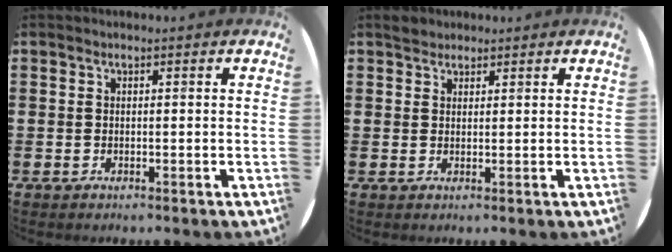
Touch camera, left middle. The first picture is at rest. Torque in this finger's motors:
{"motor_torque": [0.46, -0.38, -0.01, 0.02]}